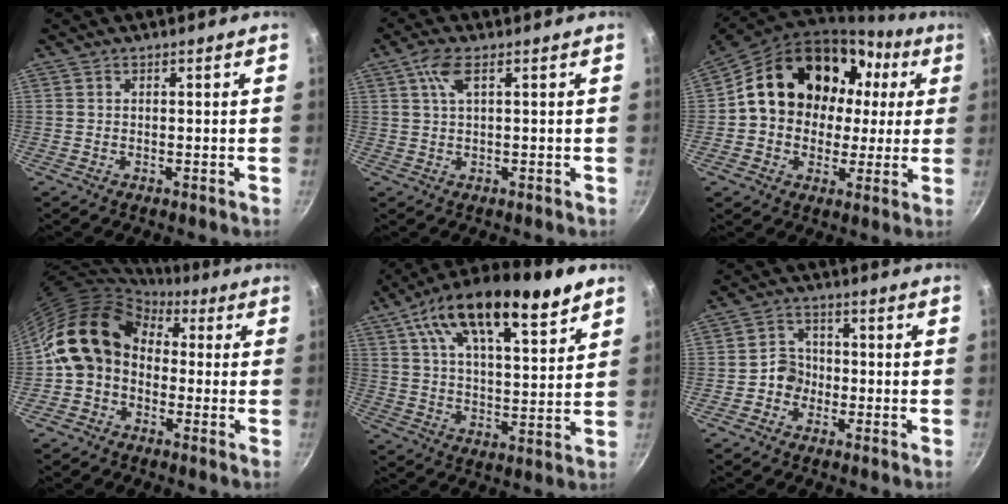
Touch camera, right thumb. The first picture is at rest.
{"total": 4.0, "force": [1.3, 1.3, 3.6], "torque": [-0.077, 0.008, 0.027]}
{"total": 21.4, "force": [3.7, 16.9, 12.5], "torque": [-0.182, 0.047, 0.060]}
{"total": 13.7, "force": [0.5, 10.9, 8.2], "torque": [-0.116, 0.037, -0.015]}
{"total": 19.9, "force": [12.1, 7.3, 14.1], "torque": [-0.207, -0.041, 0.196]}
{"total": 4.4, "force": [-1.6, 3.9, 1.3], "torque": [0.013, 0.022, -0.035]}